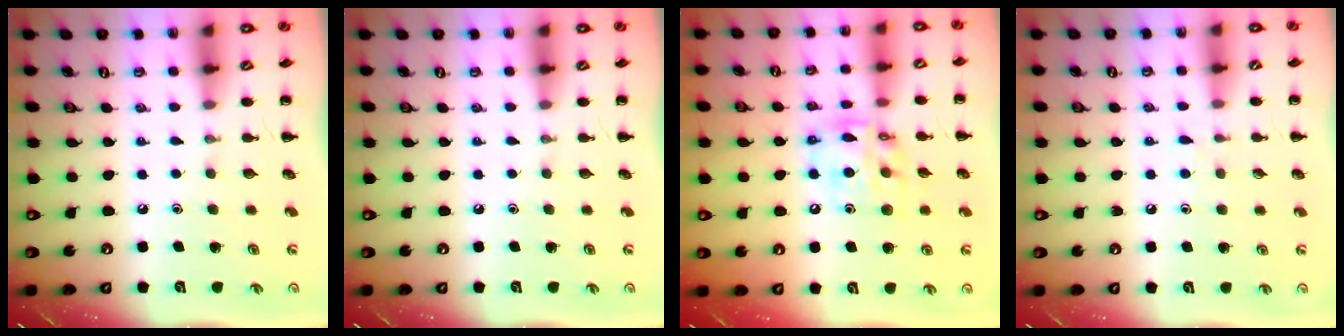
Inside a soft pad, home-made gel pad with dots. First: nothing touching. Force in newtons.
{"total": 0.0}
{"total": 12.5, "press": 12.1, "slide": 2.8}
{"total": 4.8, "press": 4.4, "slide": 1.9}